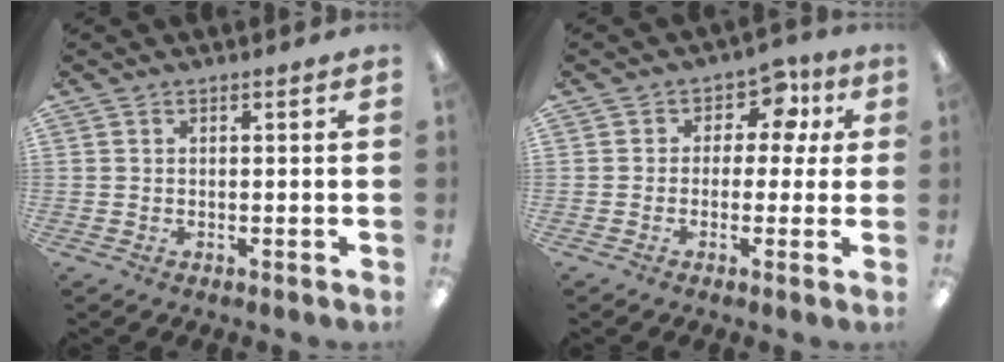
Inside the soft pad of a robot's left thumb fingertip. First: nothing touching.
{"total": 7.1, "force": [1.9, 5.6, 4.0], "torque": [-0.057, 0.002, 0.030]}